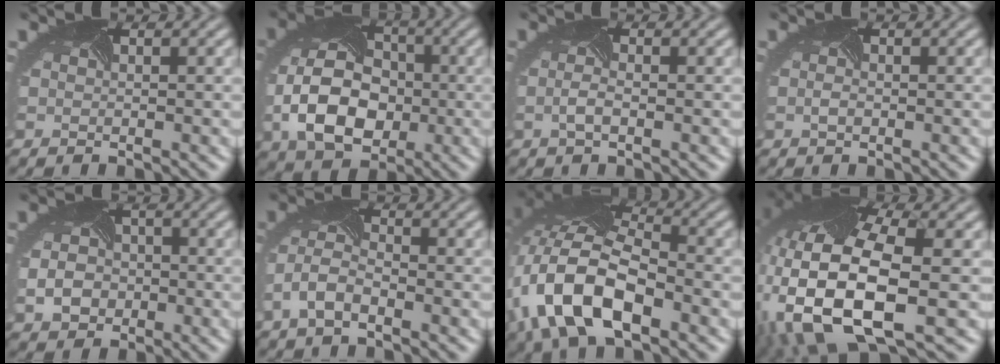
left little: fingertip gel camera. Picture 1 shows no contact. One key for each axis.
{"total": 8.6, "fx": -2.0, "fy": 6.0, "fz": 5.8, "tx": -0.136, "ty": -0.015, "tz": -0.032}
{"total": 1.1, "fx": -0.7, "fy": -0.1, "fz": 0.9, "tx": -0.033, "ty": -0.008, "tz": -0.008}
{"total": 0.6, "fx": -0.5, "fy": 0.0, "fz": 0.2, "tx": -0.014, "ty": -0.004, "tz": 0.000}
{"total": 3.0, "fx": -1.0, "fy": 2.4, "fz": 1.5, "tx": -0.039, "ty": -0.009, "tz": -0.010}
{"total": 3.7, "fx": -2.2, "fy": 1.5, "fz": 2.5, "tx": -0.070, "ty": -0.002, "tz": -0.040}
{"total": 12.6, "fx": -5.5, "fy": 6.1, "fz": 9.5, "tx": -0.206, "ty": -0.004, "tz": -0.104}
{"total": 15.0, "fx": -2.9, "fy": 7.0, "fz": 13.0, "tx": -0.291, "ty": -0.010, "tz": -0.043}